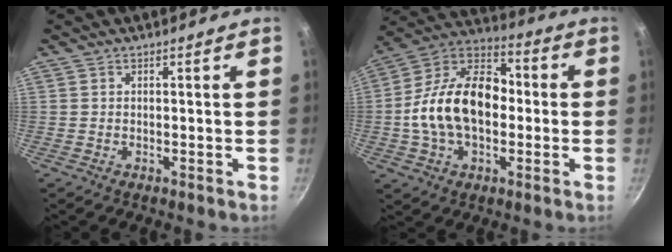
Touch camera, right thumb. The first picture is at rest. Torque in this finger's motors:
{"motor_torque": [-0.39, 1.79, 1.37, -0.83, 0.18]}